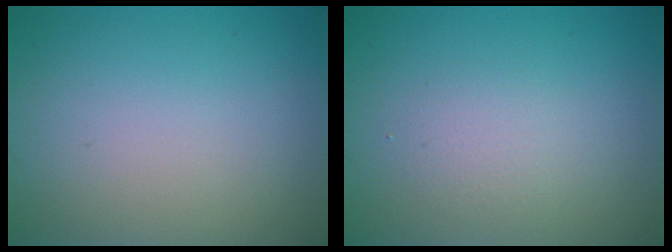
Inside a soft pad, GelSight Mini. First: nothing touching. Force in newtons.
{"total": 1.6, "press": 1.6, "slide": 0.1}